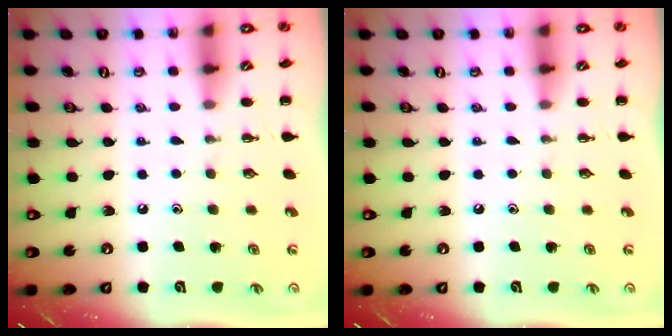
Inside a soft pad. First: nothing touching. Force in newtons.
{"total": 0.0}